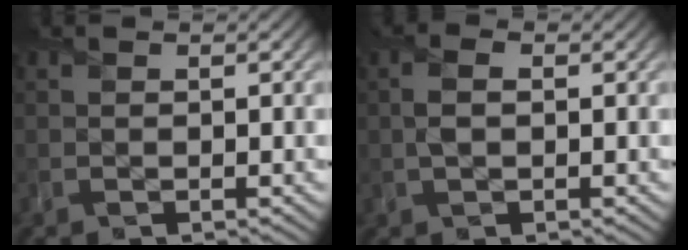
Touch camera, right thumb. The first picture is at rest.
{"total": 1.9, "force": [0.1, 1.0, 1.6], "torque": [-0.039, 0.002, -0.001]}